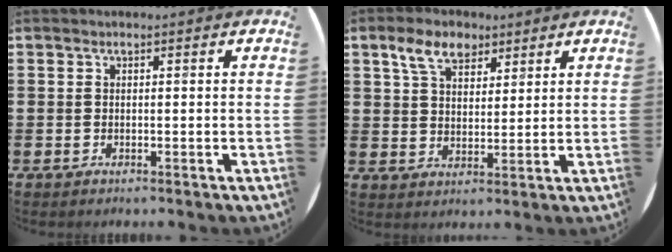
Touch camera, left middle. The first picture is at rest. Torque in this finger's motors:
{"motor_torque": [0.90, -0.73, 0.14, 0.13]}